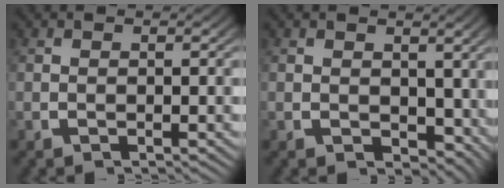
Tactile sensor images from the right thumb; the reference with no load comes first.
{"total": 2.6, "force": [0.9, 2.0, 1.4], "torque": [-0.014, -0.014, 0.026]}